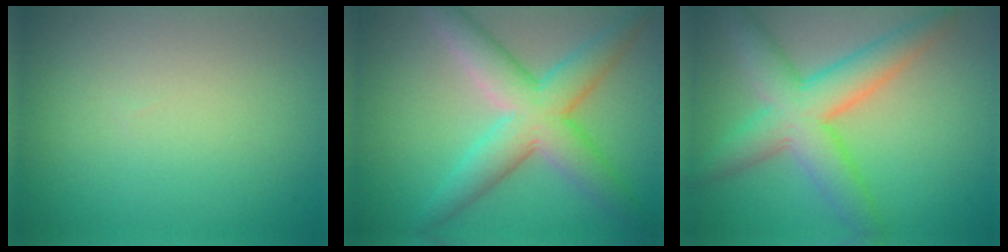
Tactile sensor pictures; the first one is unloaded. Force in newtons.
{"total": 6.7, "press": 6.7, "slide": 0.3}
{"total": 6.6, "press": 6.6, "slide": 0.3}